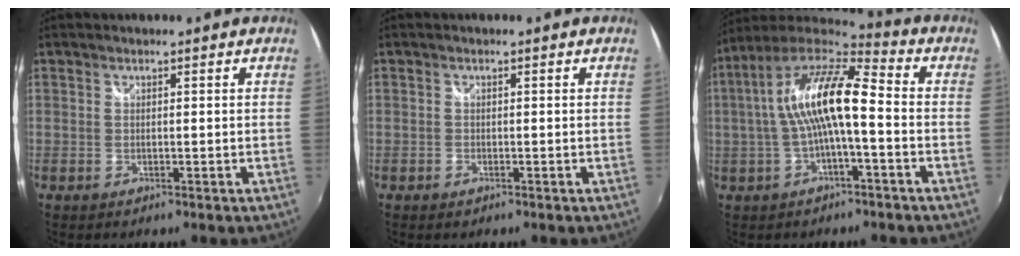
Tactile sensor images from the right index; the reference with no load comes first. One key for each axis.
{"total": 0.8, "fx": -0.5, "fy": 0.5, "fz": 0.3, "tx": -0.004, "ty": -0.003, "tz": -0.008}
{"total": 14.0, "fx": -0.3, "fy": 3.3, "fz": 13.5, "tx": -0.246, "ty": 0.016, "tz": -0.007}